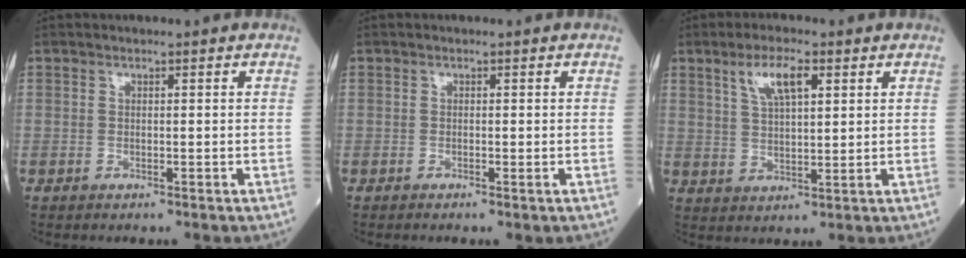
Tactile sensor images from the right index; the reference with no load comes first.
{"total": 0.8, "force": [-0.5, 0.0, 0.6], "torque": [-0.015, -0.003, -0.006]}
{"total": 6.1, "force": [3.1, 1.6, 5.1], "torque": [-0.103, 0.007, 0.059]}